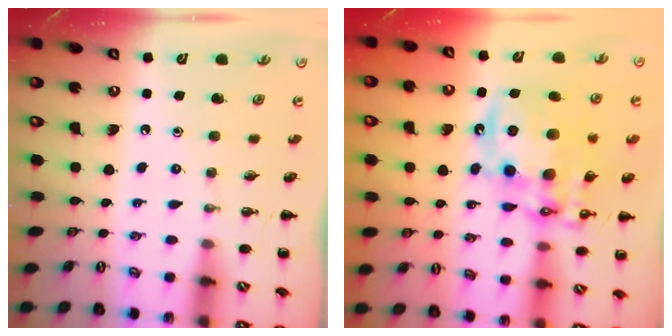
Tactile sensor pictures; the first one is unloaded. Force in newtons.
{"total": 17.5, "press": 17.0, "slide": 3.8}